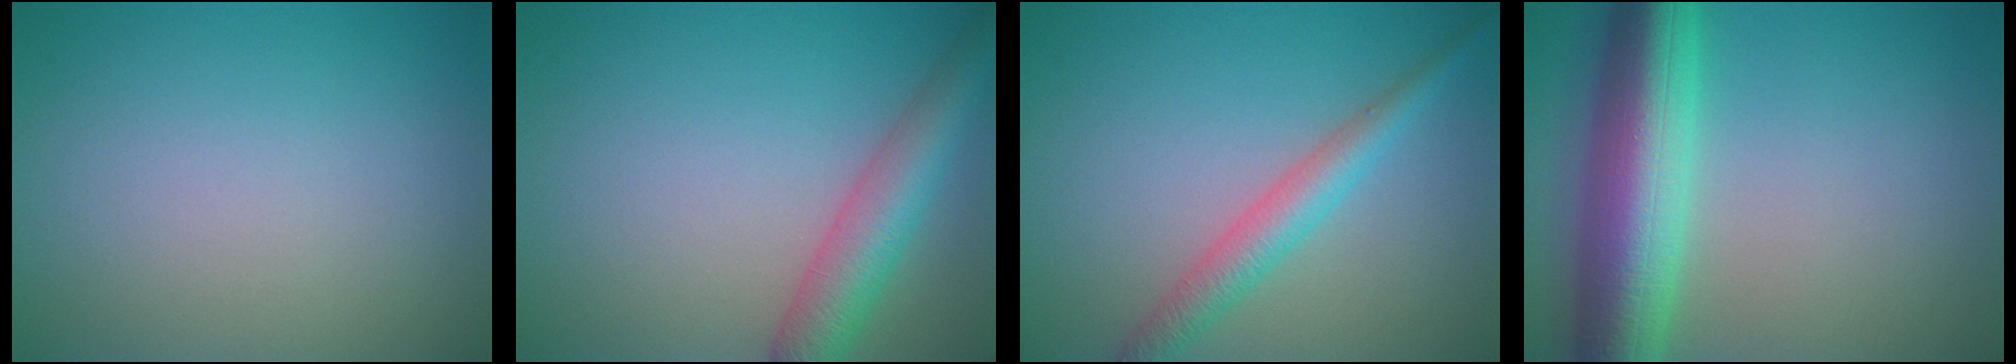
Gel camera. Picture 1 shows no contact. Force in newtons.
{"total": 5.0, "press": 5.0, "slide": 0.2}
{"total": 3.3, "press": 3.3, "slide": 0.1}
{"total": 9.8, "press": 9.8, "slide": 0.1}